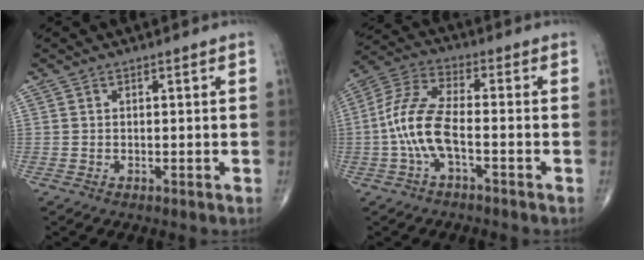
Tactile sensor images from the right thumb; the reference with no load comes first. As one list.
[{"total": 10.3, "force": [-2.5, 3.9, 9.2], "torque": [-0.211, 0.037, -0.053]}]